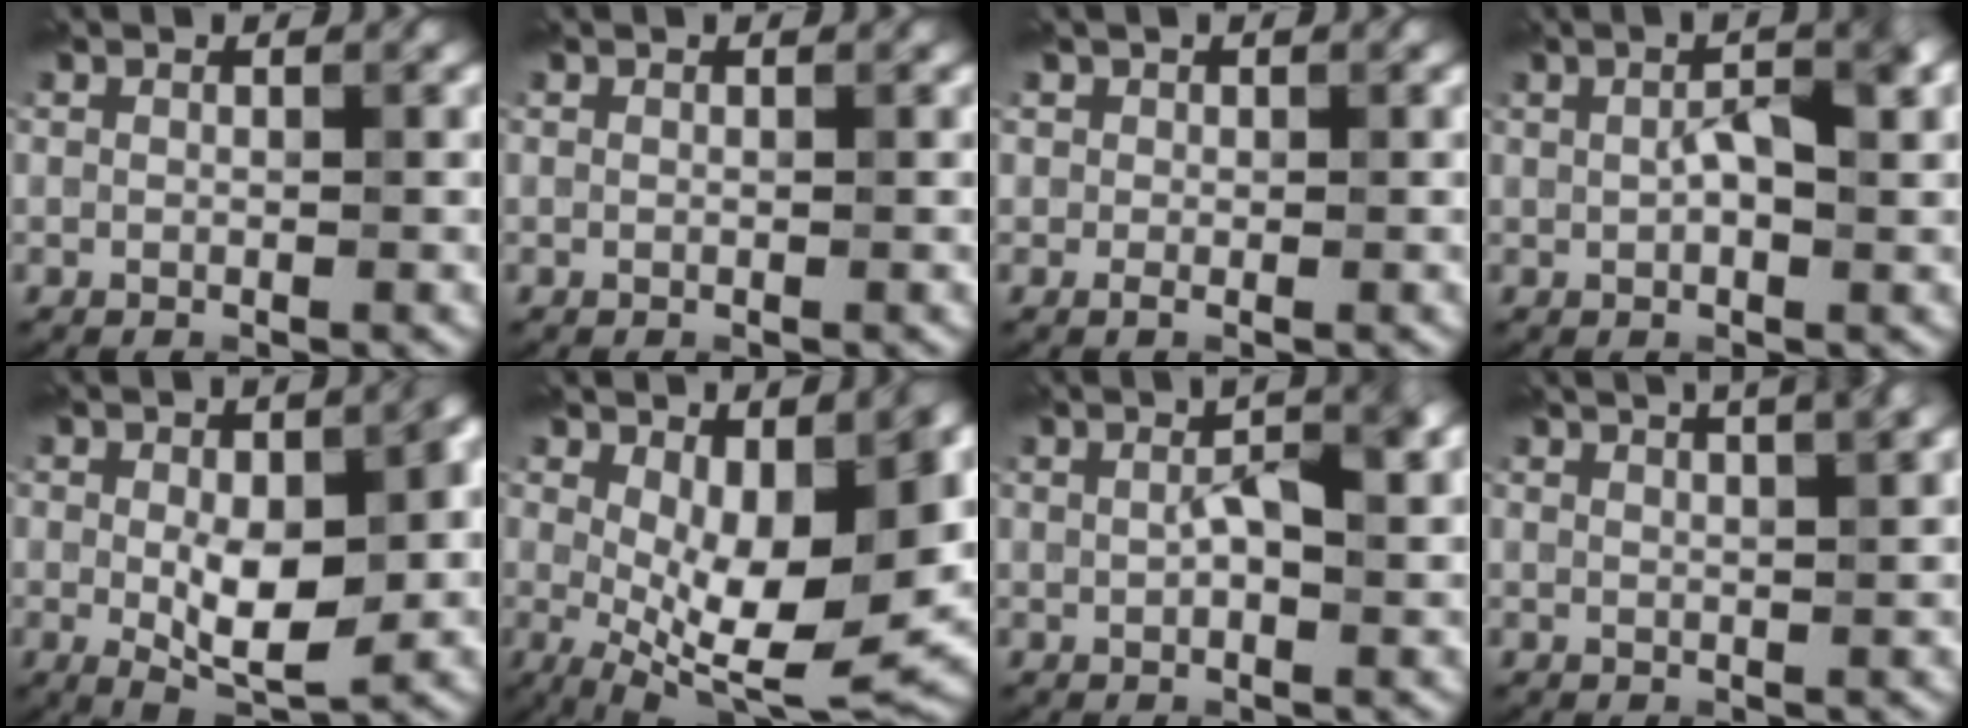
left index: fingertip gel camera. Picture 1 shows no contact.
{"total": 0.0}
{"total": 0.9, "force": [0.0, 0.9, 0.3], "torque": [-0.002, 0.001, -0.005]}
{"total": 4.4, "force": [0.8, 1.6, 4.0], "torque": [-0.072, 0.008, 0.010]}
{"total": 7.9, "force": [-0.5, 3.7, 6.9], "torque": [-0.109, -0.009, 0.000]}
{"total": 10.5, "force": [0.8, 4.6, 9.4], "torque": [-0.144, -0.019, 0.017]}
{"total": 3.9, "force": [0.8, 1.4, 3.6], "torque": [-0.064, 0.007, 0.011]}
{"total": 6.3, "force": [3.8, 2.4, 4.3], "torque": [-0.034, 0.045, 0.021]}